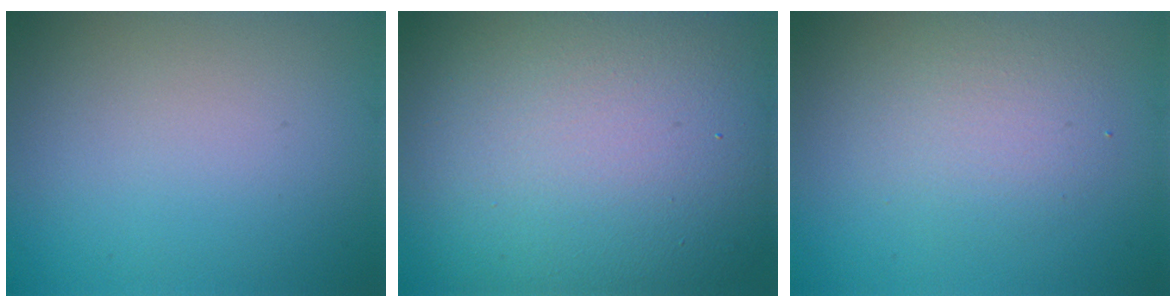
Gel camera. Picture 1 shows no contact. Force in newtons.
{"total": 18.9, "press": 18.8, "slide": 1.2}
{"total": 3.0, "press": 3.0, "slide": 0.2}